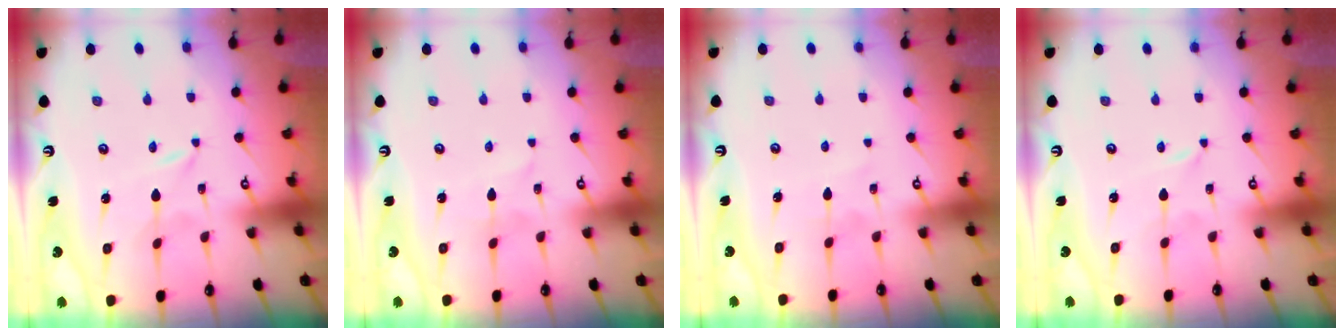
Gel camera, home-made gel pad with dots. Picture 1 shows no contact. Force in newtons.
{"total": 3.1, "press": 3.1, "slide": 0.4}
{"total": 4.2, "press": 4.2, "slide": 0.5}
{"total": 0.0}